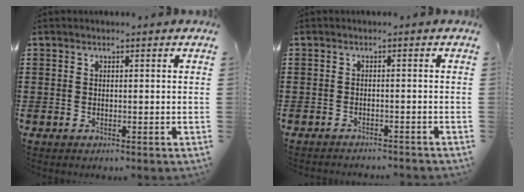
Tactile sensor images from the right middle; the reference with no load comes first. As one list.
[{"total": 1.3, "force": [-1.3, -0.1, 0.1], "torque": [-0.004, 0.003, -0.027]}]